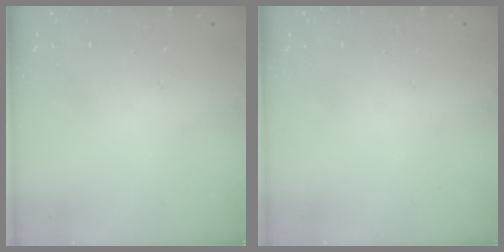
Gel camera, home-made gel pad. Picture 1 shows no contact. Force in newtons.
{"total": 0.0}